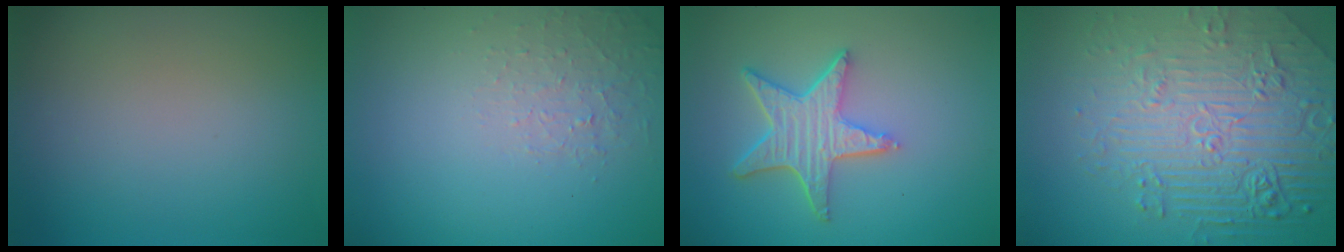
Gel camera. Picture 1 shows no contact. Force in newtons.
{"total": 1.3, "press": 0.4, "slide": 1.2}
{"total": 5.1, "press": 4.1, "slide": 3.1}
{"total": 8.8, "press": 6.1, "slide": 6.4}